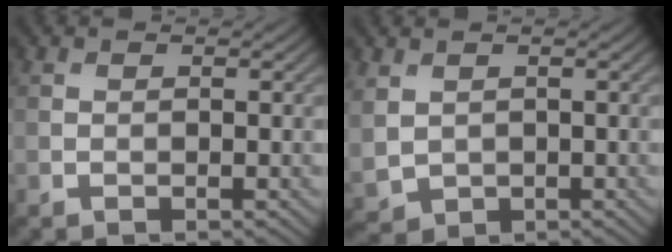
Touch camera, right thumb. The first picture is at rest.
{"total": 3.2, "force": [0.8, 2.6, 1.7], "torque": [-0.062, -0.010, 0.021]}